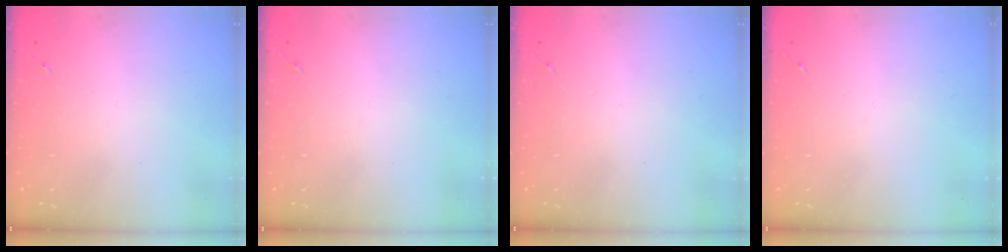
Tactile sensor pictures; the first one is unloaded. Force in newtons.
{"total": 0.0}
{"total": 0.0}
{"total": 0.0}